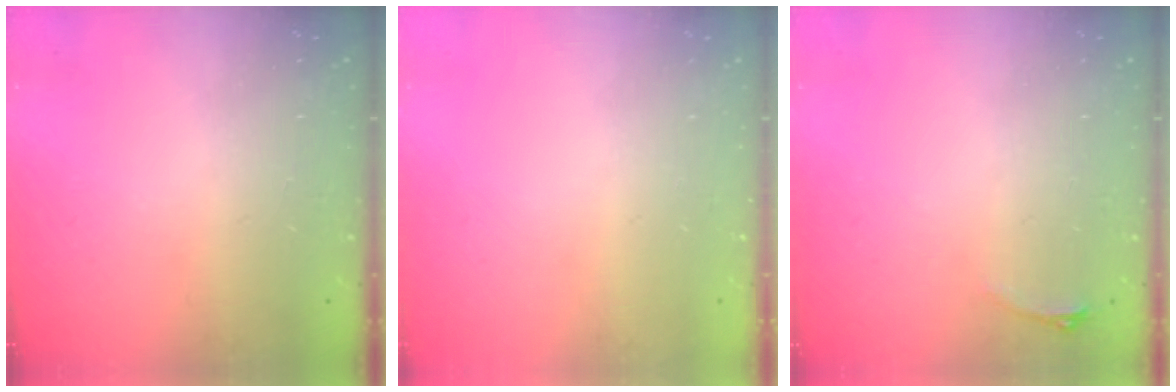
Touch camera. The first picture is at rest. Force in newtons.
{"total": 0.0}
{"total": 2.9, "press": 2.6, "slide": 1.5}